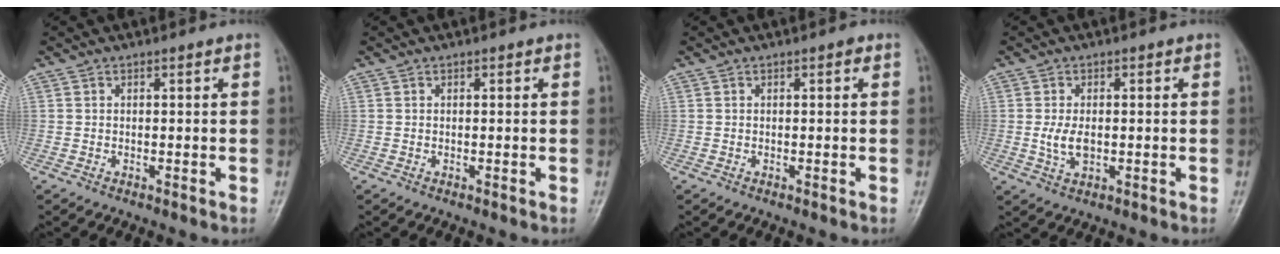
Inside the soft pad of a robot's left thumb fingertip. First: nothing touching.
{"total": 0.0}
{"total": 0.5, "force": [0.1, 0.3, 0.4], "torque": [-0.002, 0.002, -0.002]}
{"total": 4.0, "force": [-0.2, 2.4, 3.2], "torque": [-0.063, -0.006, -0.004]}